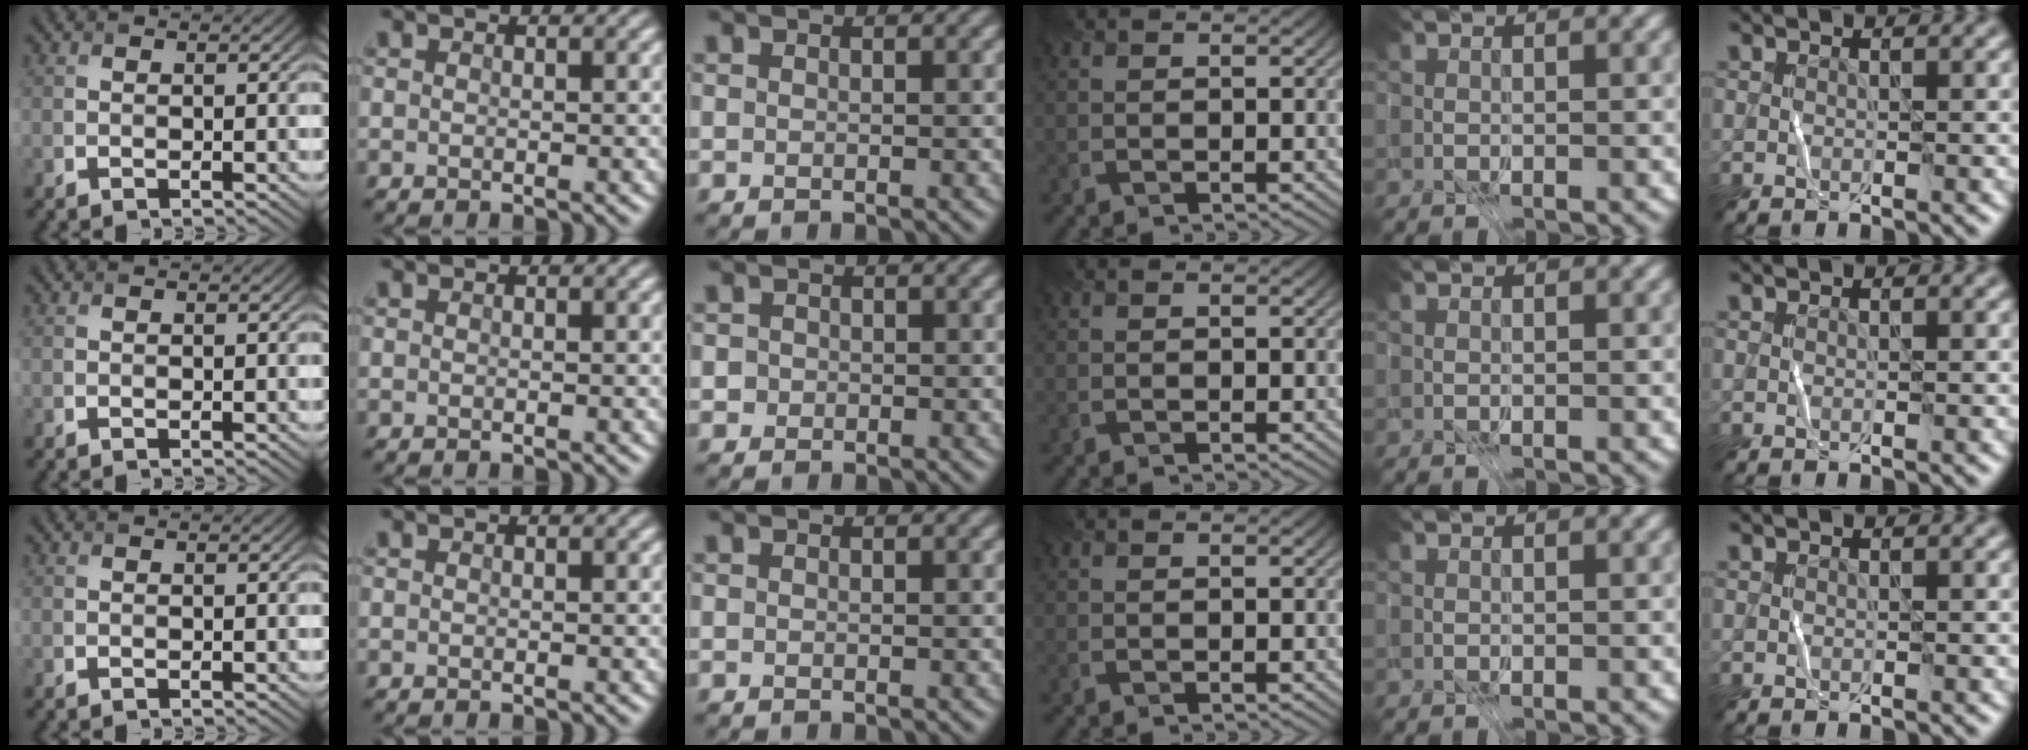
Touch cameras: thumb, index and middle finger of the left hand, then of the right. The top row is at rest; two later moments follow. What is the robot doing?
{"motion": "fold", "object": "file"}